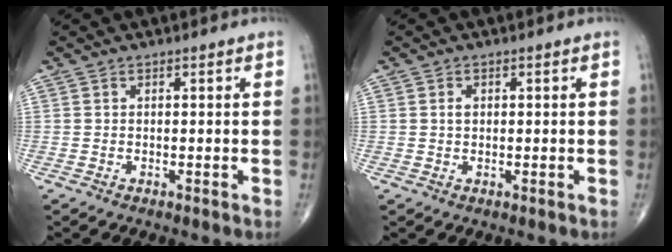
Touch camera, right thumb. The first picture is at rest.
{"total": 1.3, "force": [0.3, 1.0, 0.8], "torque": [-0.011, 0.002, 0.006]}